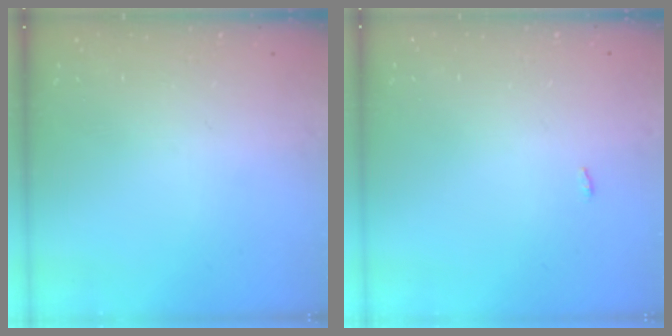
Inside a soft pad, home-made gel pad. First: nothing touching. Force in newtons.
{"total": 6.7, "press": 1.4, "slide": 6.6}